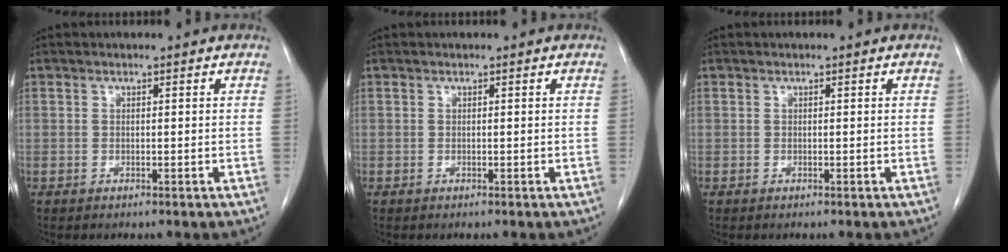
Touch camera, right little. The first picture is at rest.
{"total": 0.0}
{"total": 0.0}